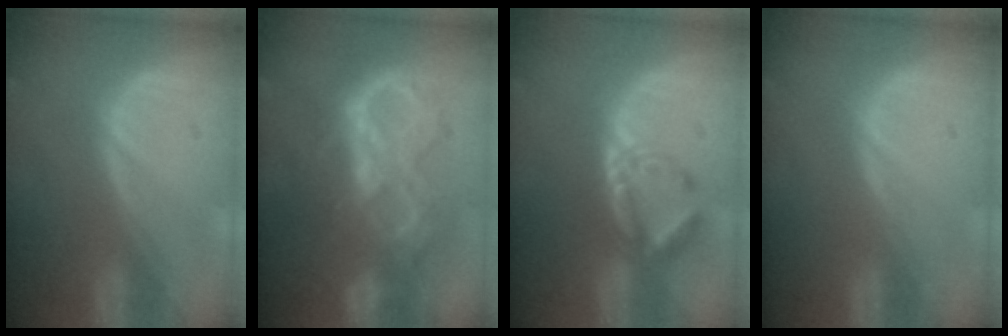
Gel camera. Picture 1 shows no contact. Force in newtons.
{"total": 10.5, "press": 10.4, "slide": 1.3}
{"total": 5.7, "press": 5.1, "slide": 2.6}
{"total": 0.0}